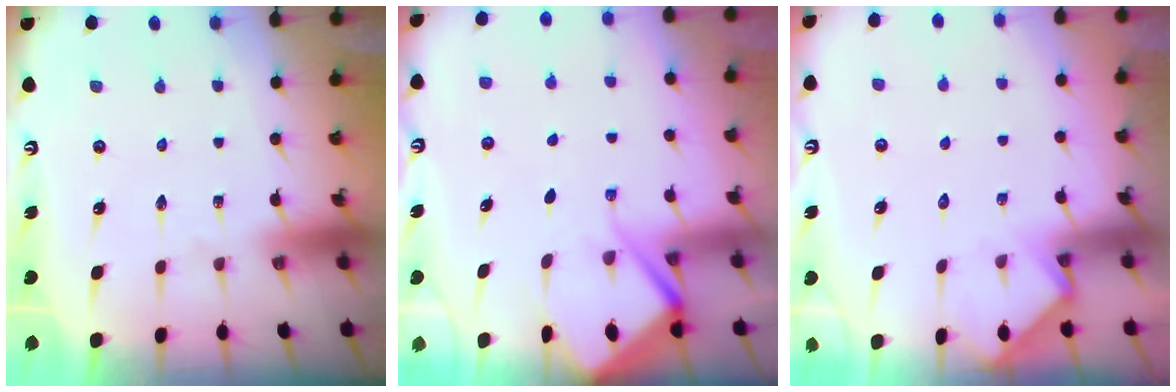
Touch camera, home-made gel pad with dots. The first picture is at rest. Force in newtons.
{"total": 5.8, "press": 5.8, "slide": 0.6}
{"total": 5.1, "press": 5.1, "slide": 0.5}